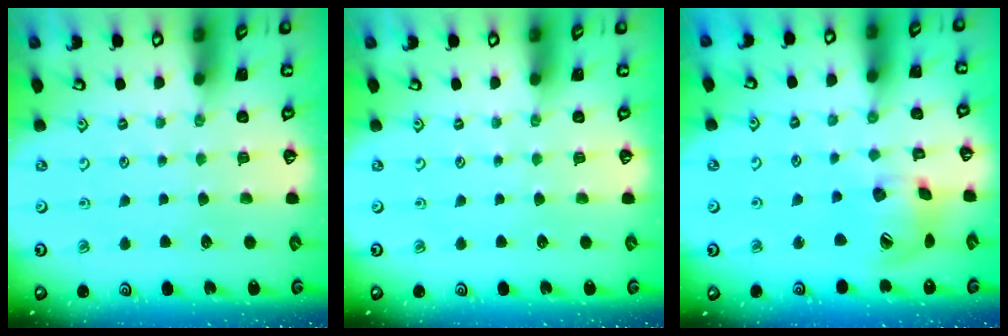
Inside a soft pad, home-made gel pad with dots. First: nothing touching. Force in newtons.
{"total": 0.0}
{"total": 14.9, "press": 14.7, "slide": 2.5}